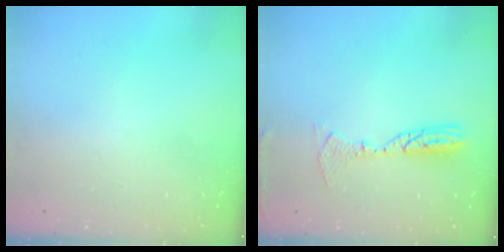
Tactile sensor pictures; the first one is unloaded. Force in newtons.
{"total": 9.1, "press": 8.9, "slide": 1.7}